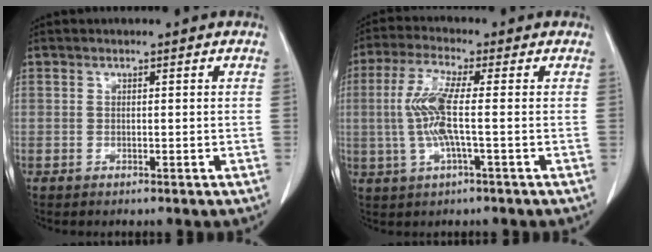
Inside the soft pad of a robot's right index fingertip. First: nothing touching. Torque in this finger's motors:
{"motor_torque": [1.31, -0.08, 0.66, 0.21]}